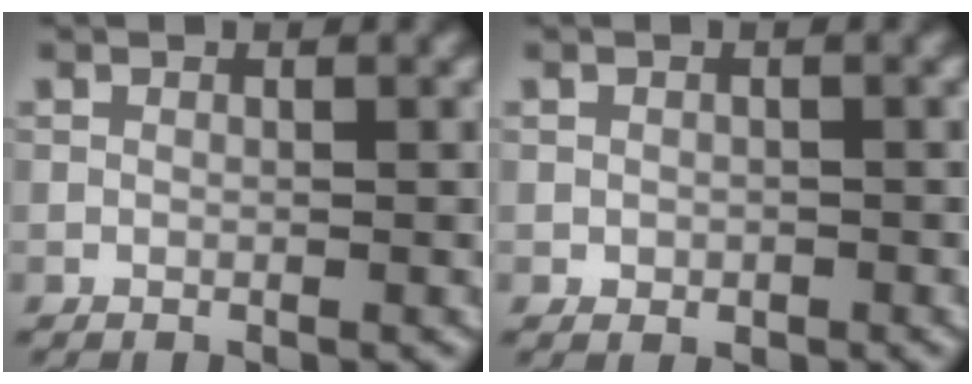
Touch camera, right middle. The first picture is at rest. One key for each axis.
{"total": 0.7, "fx": -0.1, "fy": 0.6, "fz": 0.2, "tx": -0.001, "ty": -0.004, "tz": -0.003}